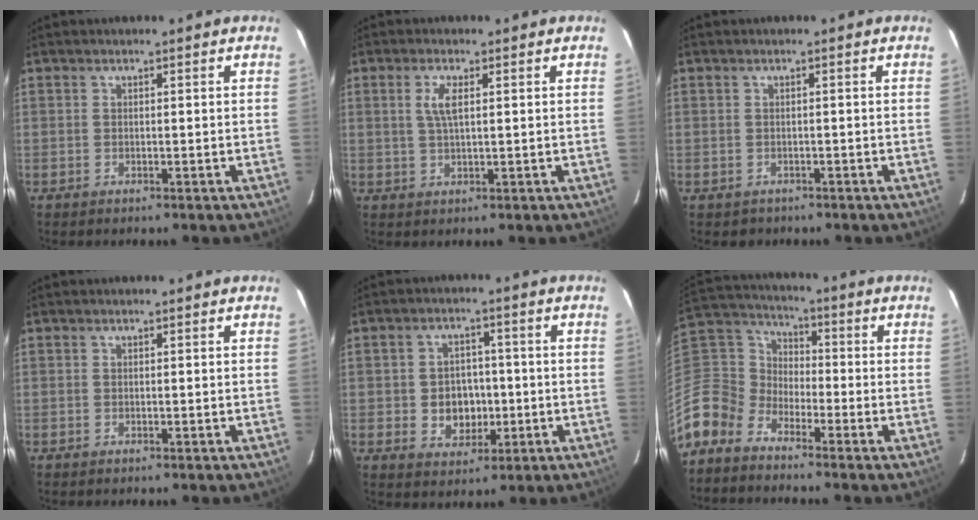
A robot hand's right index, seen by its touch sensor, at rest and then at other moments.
{"total": 3.4, "force": [1.1, 1.0, 3.1], "torque": [-0.063, 0.002, 0.022]}
{"total": 1.6, "force": [-0.8, 1.3, 0.0], "torque": [-0.001, 0.003, -0.007]}
{"total": 0.0}
{"total": 6.8, "force": [-1.1, 5.8, 3.3], "torque": [-0.071, 0.009, -0.004]}
{"total": 10.3, "force": [-7.1, 7.2, 2.2], "torque": [-0.081, 0.029, -0.170]}